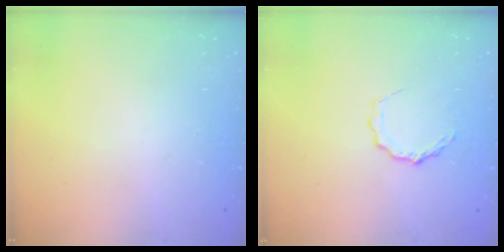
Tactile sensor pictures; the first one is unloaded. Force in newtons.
{"total": 5.7, "press": 5.7, "slide": 0.5}